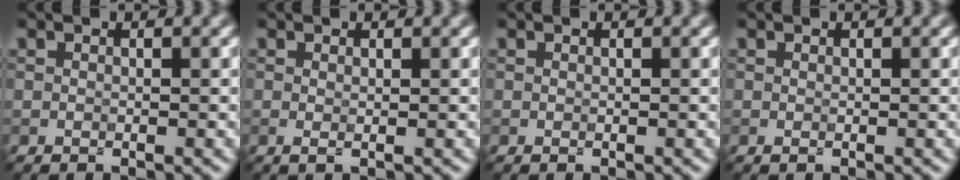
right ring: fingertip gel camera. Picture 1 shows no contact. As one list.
[{"total": 0.6, "force": [0.1, 0.1, 0.6], "torque": [-0.014, -0.004, 0.001]}, {"total": 0.0}, {"total": 0.0}]